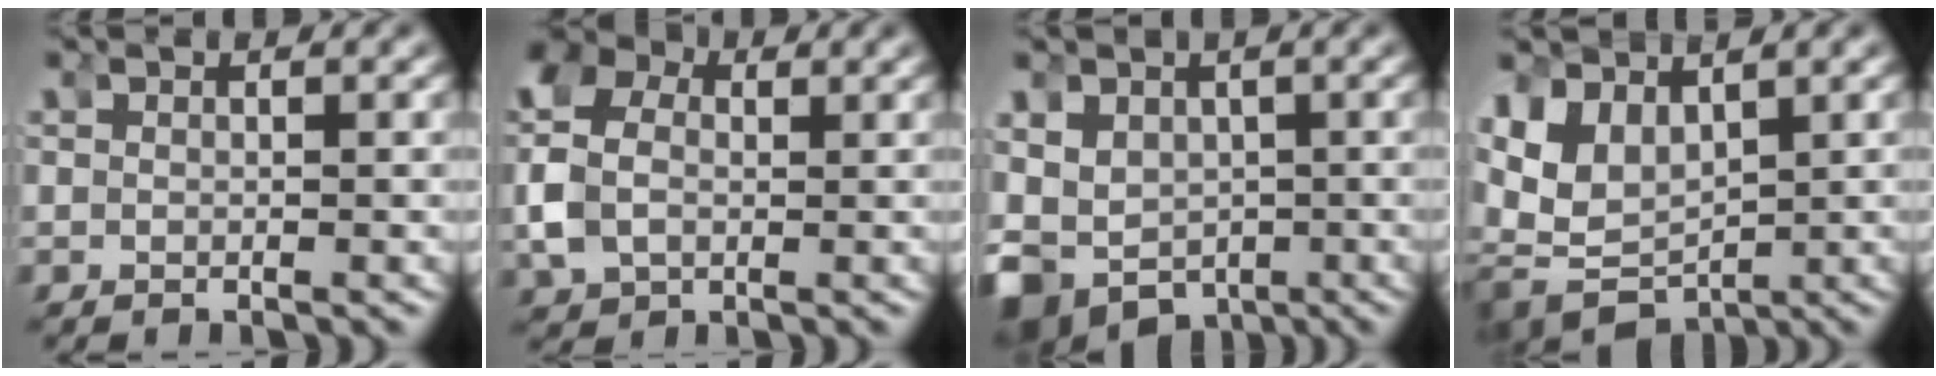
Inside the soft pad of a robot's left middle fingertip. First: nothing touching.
{"total": 7.0, "force": [1.4, 5.9, 3.5], "torque": [-0.098, 0.009, 0.013]}
{"total": 10.4, "force": [-4.3, 8.4, 4.3], "torque": [-0.133, -0.070, -0.049]}
{"total": 11.2, "force": [-1.0, 9.7, 5.5], "torque": [-0.150, -0.050, -0.001]}